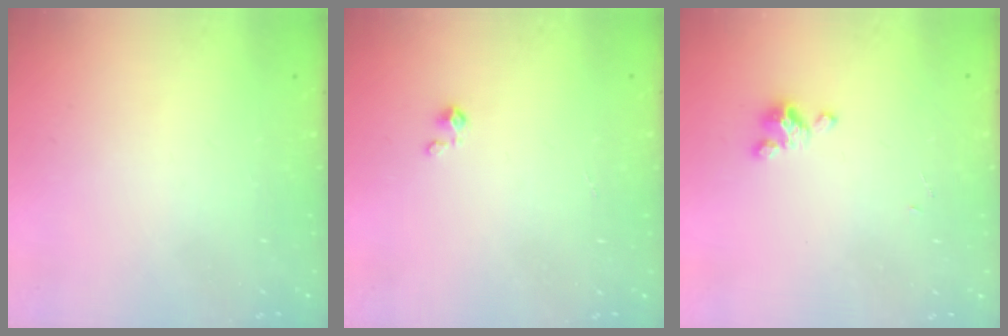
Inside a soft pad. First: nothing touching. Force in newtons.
{"total": 2.3, "press": 2.2, "slide": 0.3}
{"total": 2.3, "press": 2.2, "slide": 0.4}